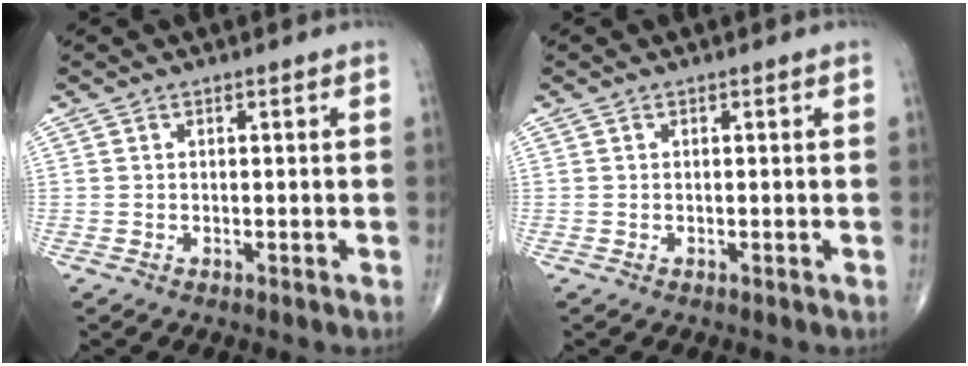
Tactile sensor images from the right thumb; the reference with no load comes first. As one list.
[{"total": 0.0}]